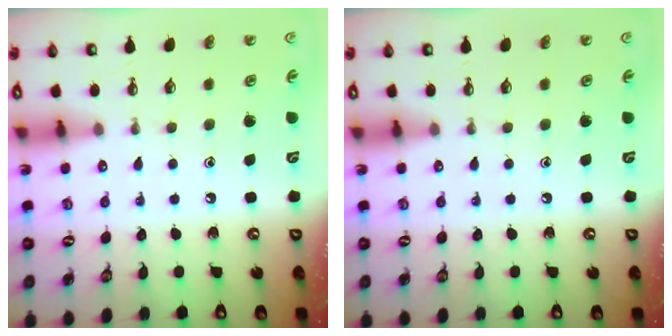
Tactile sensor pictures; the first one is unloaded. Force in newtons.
{"total": 0.0}